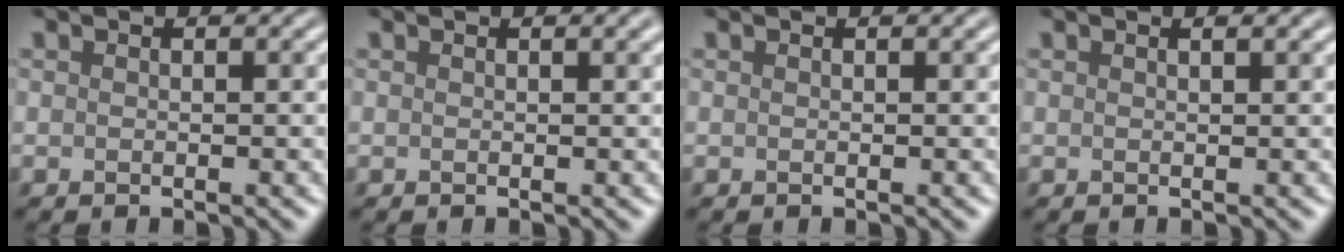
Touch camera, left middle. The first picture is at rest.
{"total": 1.7, "force": [0.9, 0.6, 1.4], "torque": [-0.013, 0.000, 0.004]}
{"total": 0.7, "force": [0.3, 0.2, 0.6], "torque": [-0.006, 0.004, 0.001]}
{"total": 1.3, "force": [0.8, 0.5, 1.0], "torque": [-0.010, -0.003, 0.000]}